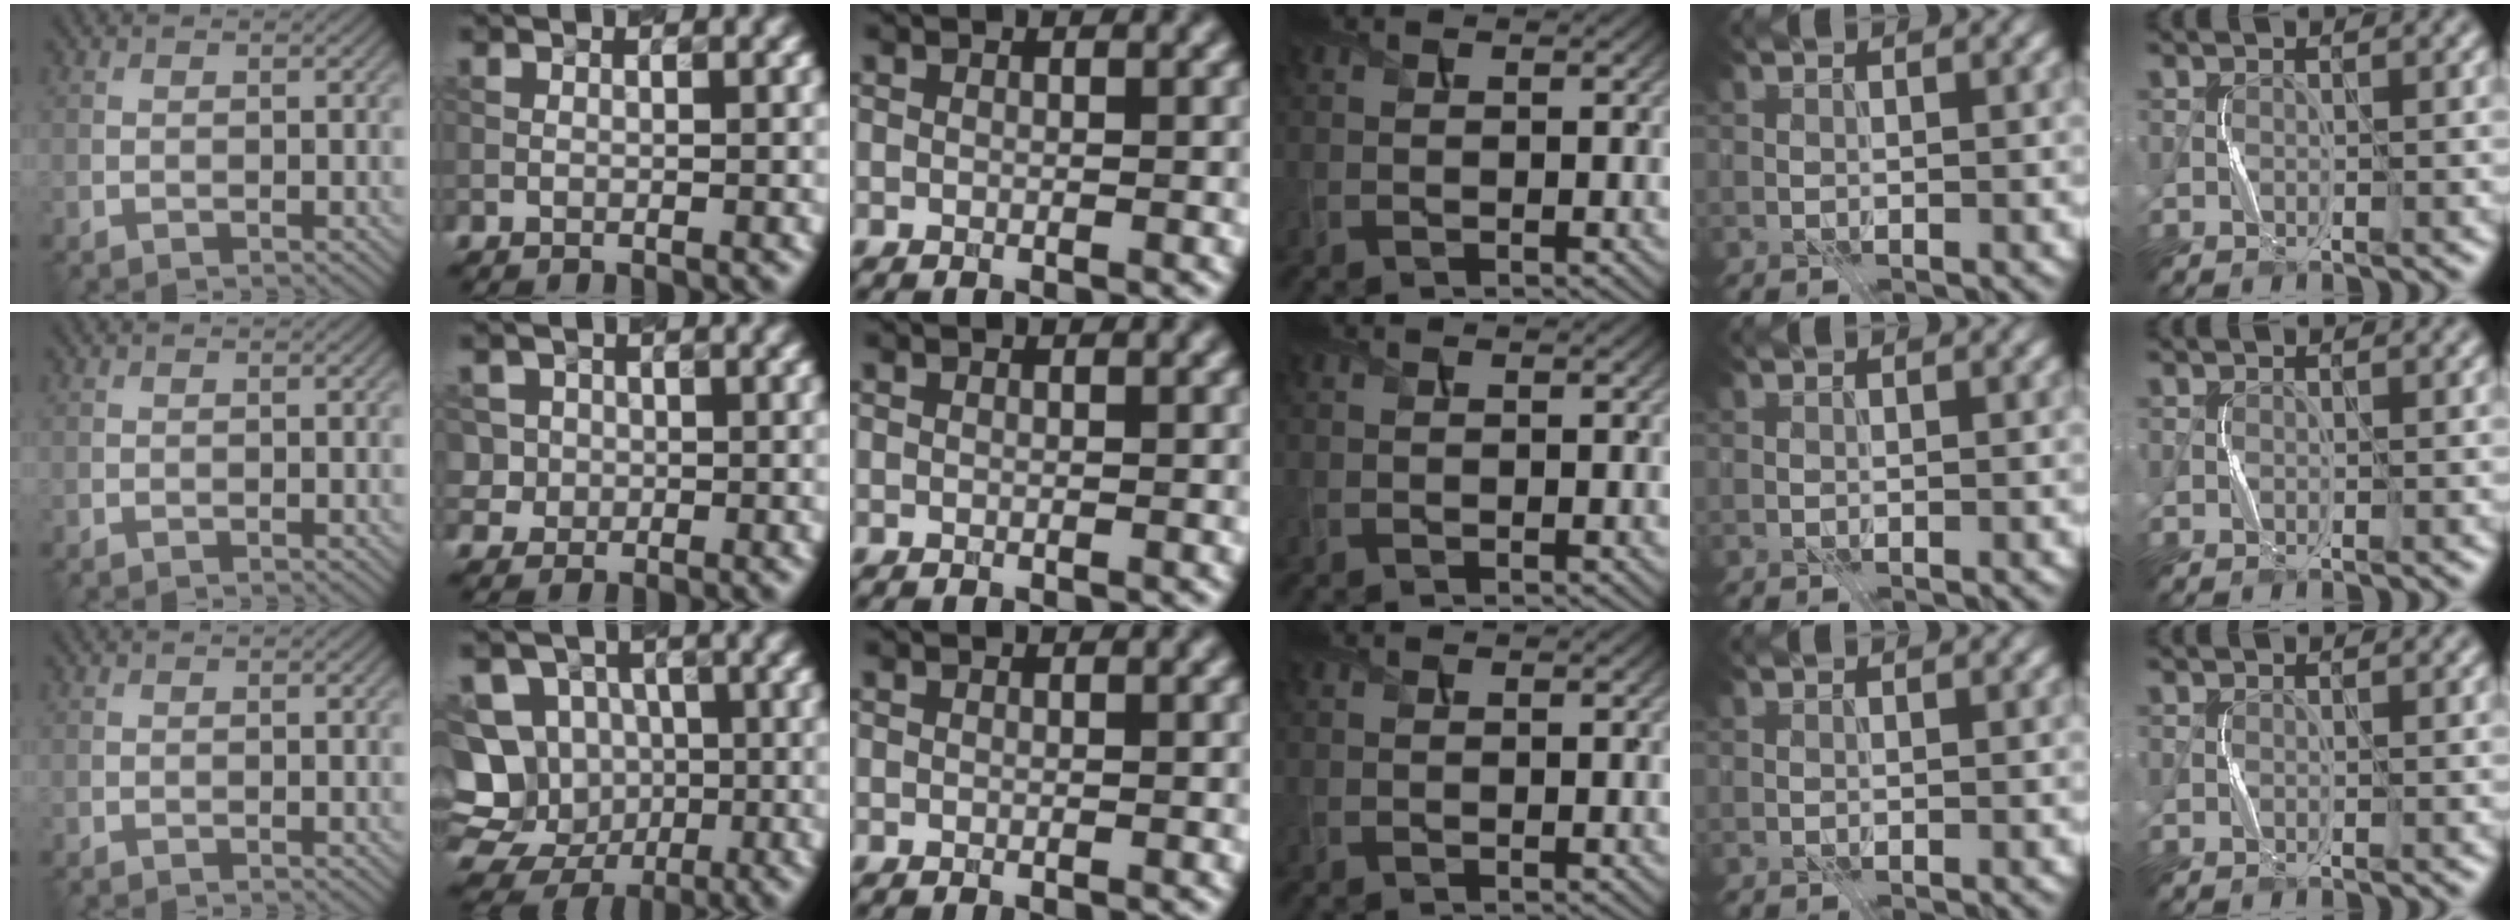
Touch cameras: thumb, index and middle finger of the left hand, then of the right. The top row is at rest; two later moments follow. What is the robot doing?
{"motion": "press", "object": "toy piano key"}